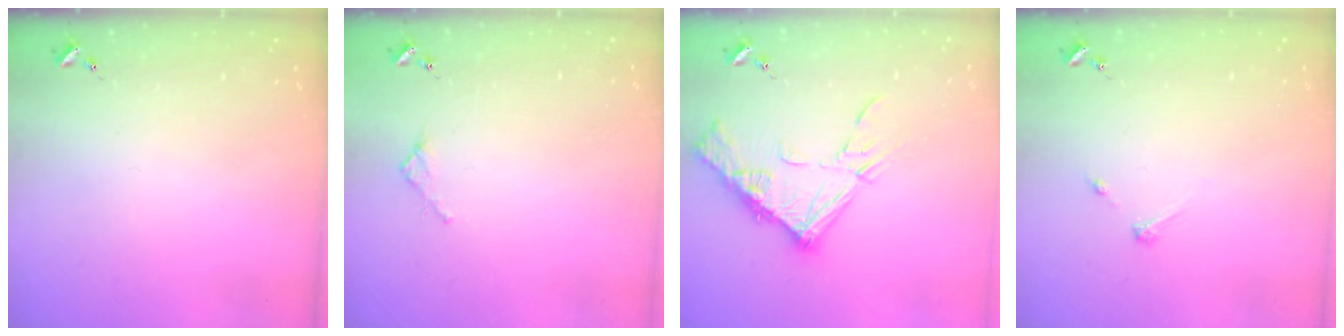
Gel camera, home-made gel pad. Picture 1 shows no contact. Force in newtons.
{"total": 2.4, "press": 2.3, "slide": 0.3}
{"total": 14.5, "press": 14.4, "slide": 1.6}
{"total": 2.7, "press": 2.7, "slide": 0.3}